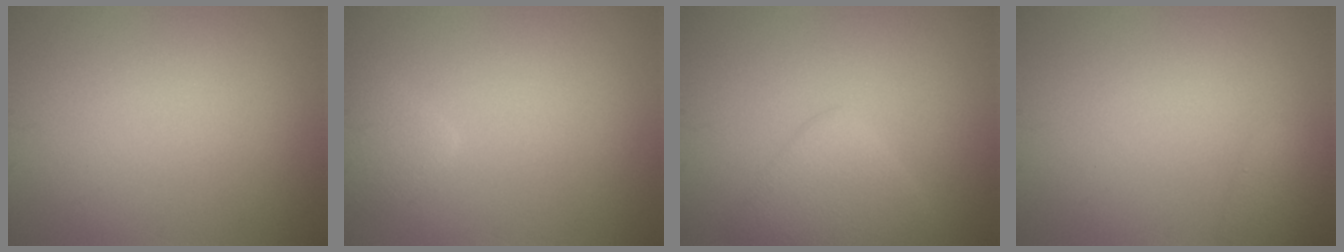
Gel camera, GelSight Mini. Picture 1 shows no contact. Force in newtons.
{"total": 1.5, "press": 1.5, "slide": 0.0}
{"total": 3.6, "press": 3.6, "slide": 0.1}
{"total": 1.5, "press": 1.5, "slide": 0.2}